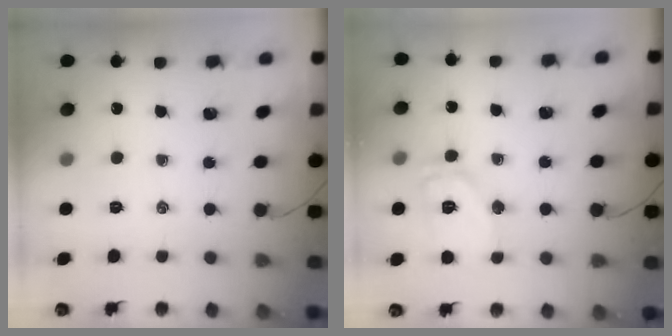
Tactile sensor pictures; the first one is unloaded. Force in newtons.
{"total": 10.6, "press": 10.6, "slide": 0.9}